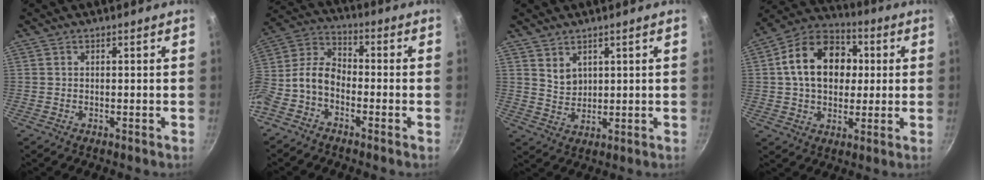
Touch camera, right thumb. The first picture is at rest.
{"total": 10.3, "force": [-2.9, 7.0, 7.0], "torque": [-0.147, 0.057, -0.074]}
{"total": 3.8, "force": [2.3, 2.5, 1.7], "torque": [-0.017, -0.015, 0.051]}
{"total": 16.8, "force": [2.5, 12.4, 11.0], "torque": [-0.150, 0.023, 0.026]}